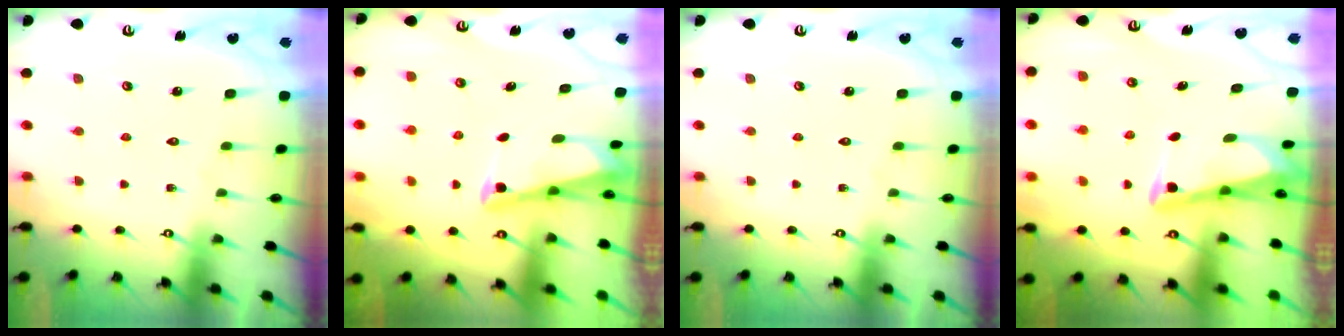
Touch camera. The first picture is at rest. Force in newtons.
{"total": 2.7, "press": 2.7, "slide": 0.3}
{"total": 0.0}
{"total": 3.5, "press": 3.4, "slide": 0.8}